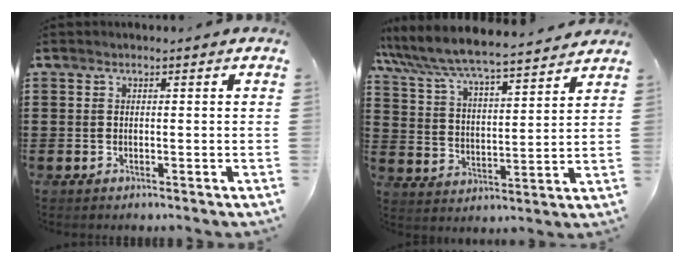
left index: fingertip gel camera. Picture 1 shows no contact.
{"total": 6.2, "force": [5.9, 0.0, 2.0], "torque": [-0.066, -0.043, 0.095]}